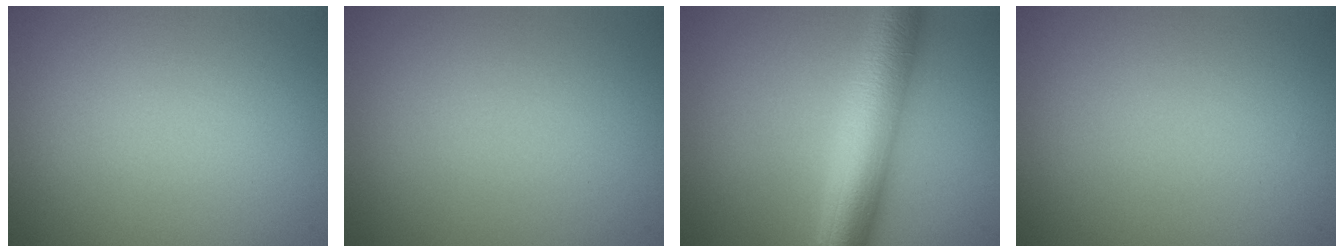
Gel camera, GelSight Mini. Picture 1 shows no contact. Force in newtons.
{"total": 0.0}
{"total": 7.4, "press": 7.4, "slide": 0.1}
{"total": 0.0}